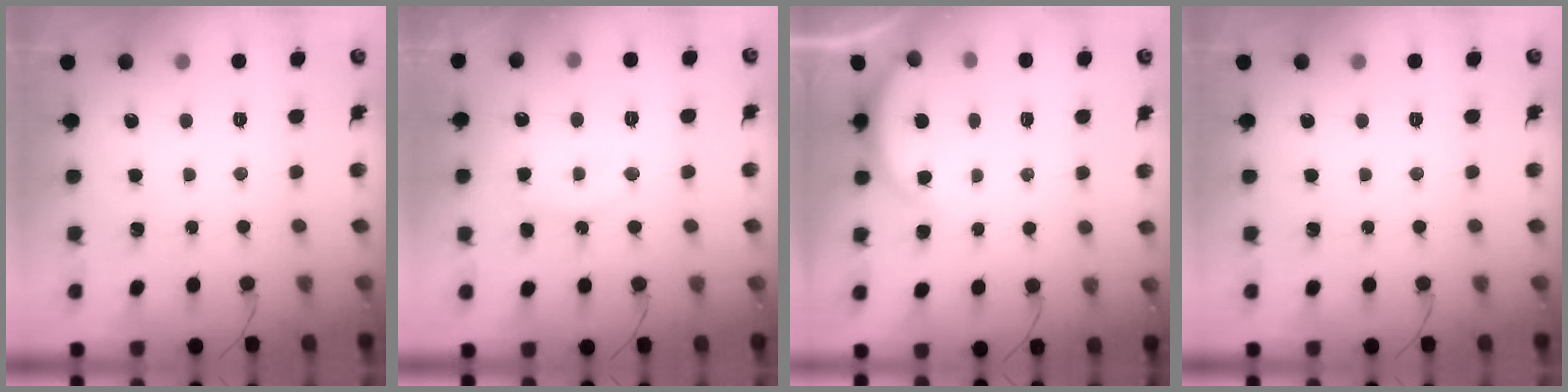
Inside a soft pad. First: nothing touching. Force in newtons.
{"total": 8.5, "press": 8.5, "slide": 0.4}
{"total": 3.0, "press": 2.9, "slide": 0.5}
{"total": 0.0}